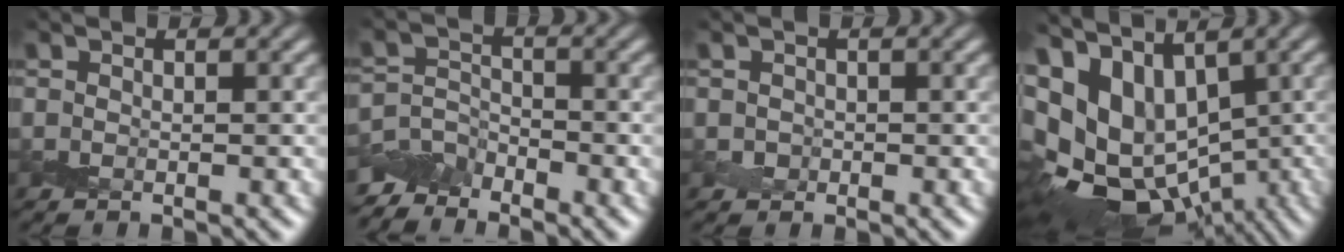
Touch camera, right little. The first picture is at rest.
{"total": 4.0, "force": [-3.6, 1.8, 0.0], "torque": [0.027, -0.001, -0.065]}
{"total": 0.6, "force": [-0.2, 0.5, -0.2], "torque": [0.011, -0.002, -0.005]}
{"total": 13.0, "force": [-0.3, 9.3, 9.1], "torque": [-0.168, -0.022, 0.029]}